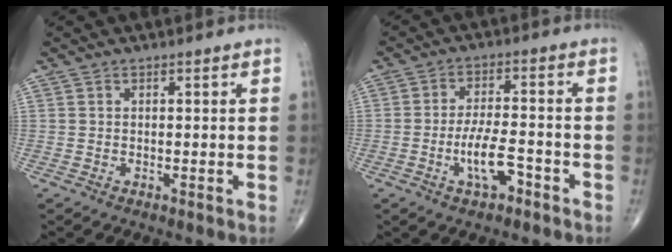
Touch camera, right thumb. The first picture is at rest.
{"total": 7.2, "force": [-3.3, 2.7, 5.8], "torque": [-0.106, 0.023, -0.056]}